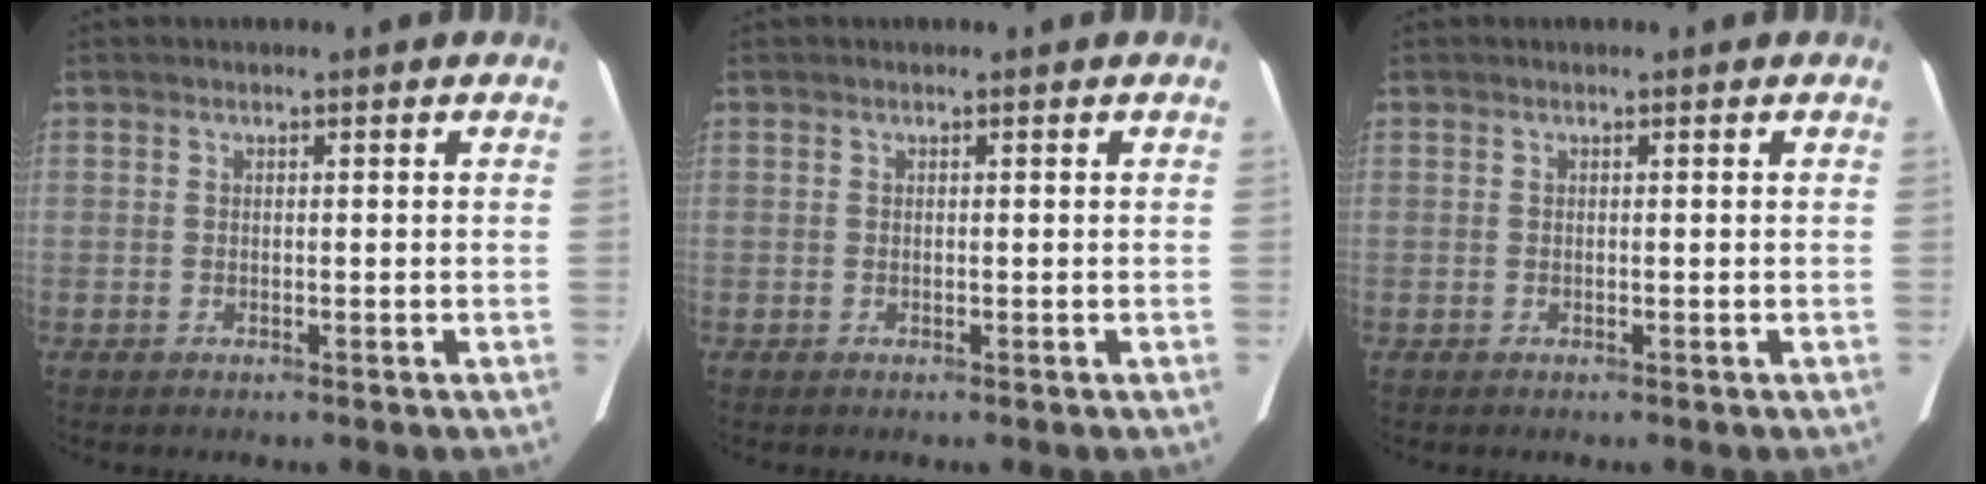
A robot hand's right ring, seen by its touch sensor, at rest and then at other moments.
{"total": 0.0}
{"total": 0.0}